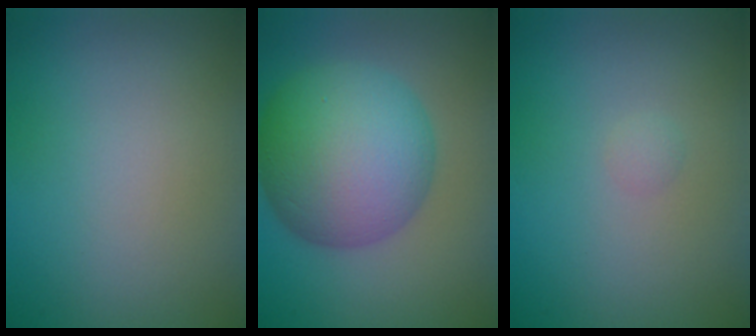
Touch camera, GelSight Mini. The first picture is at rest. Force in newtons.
{"total": 10.9, "press": 10.9, "slide": 0.2}
{"total": 0.6, "press": 0.6, "slide": 0.0}